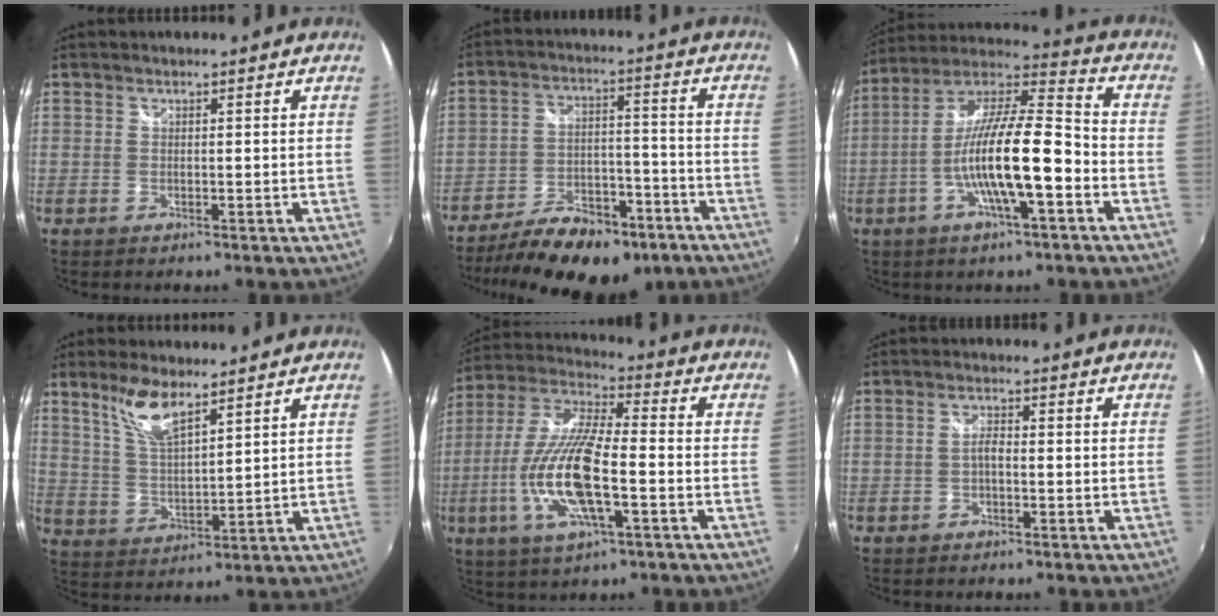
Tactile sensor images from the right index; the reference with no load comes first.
{"total": 18.9, "force": [-13.1, 8.7, 10.5], "torque": [-0.201, -0.007, -0.184]}
{"total": 16.7, "force": [-5.2, 3.2, 15.6], "torque": [-0.291, -0.002, -0.100]}
{"total": 8.1, "force": [5.7, 2.1, 5.4], "torque": [-0.106, 0.000, 0.119]}
{"total": 17.1, "force": [-4.8, 4.4, 15.8], "torque": [-0.323, -0.015, -0.093]}
{"total": 1.7, "force": [-0.7, 0.6, 1.5], "torque": [-0.033, 0.005, -0.015]}